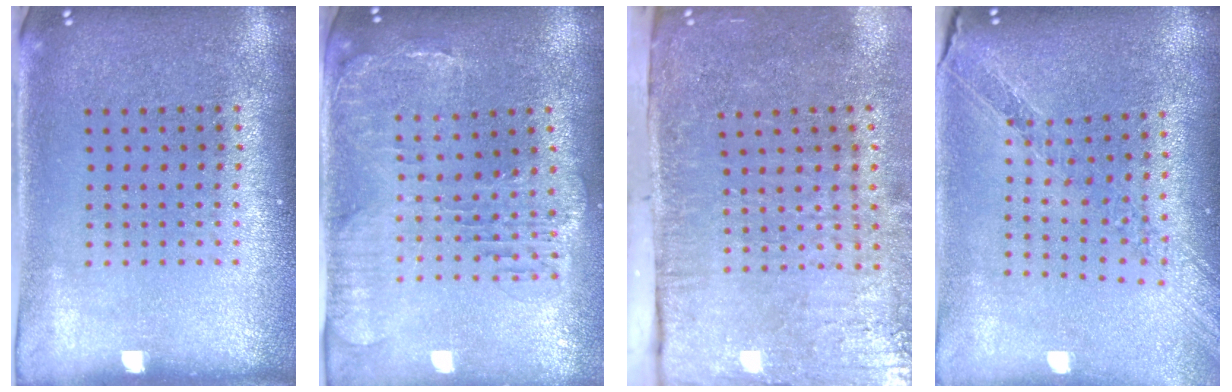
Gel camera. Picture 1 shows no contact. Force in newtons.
{"total": 1.5, "press": 1.4, "slide": 0.4}
{"total": 4.8, "press": 3.8, "slide": 2.9}
{"total": 1.0, "press": 1.0, "slide": 0.0}